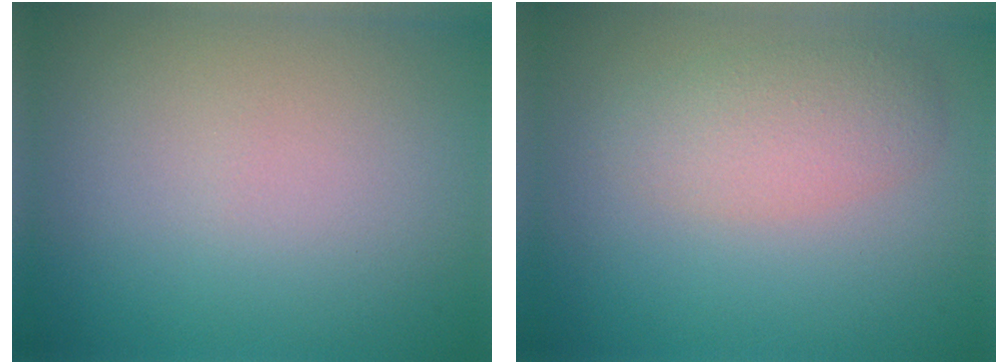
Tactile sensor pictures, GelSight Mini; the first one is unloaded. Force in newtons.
{"total": 2.9, "press": 2.9, "slide": 0.1}